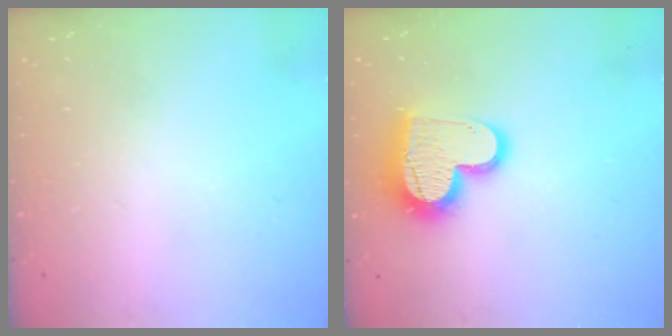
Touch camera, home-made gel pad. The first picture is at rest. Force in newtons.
{"total": 15.2, "press": 15.1, "slide": 1.4}